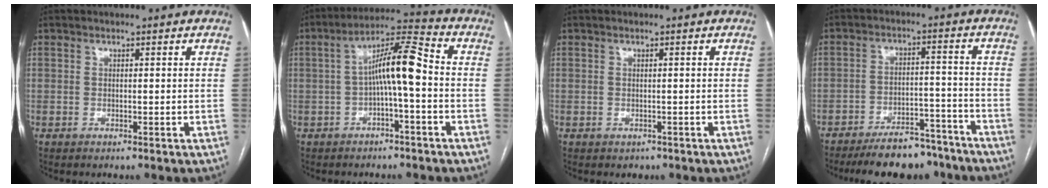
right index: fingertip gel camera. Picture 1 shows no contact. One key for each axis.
{"total": 8.9, "fx": -0.8, "fy": 1.0, "fz": 8.8, "tx": -0.152, "ty": 0.032, "tz": -0.018}
{"total": 0.9, "fx": -0.4, "fy": 0.7, "fz": 0.4, "tx": -0.003, "ty": 0.001, "tz": 0.001}
{"total": 13.2, "fx": -11.5, "fy": 4.2, "fz": 4.9, "tx": -0.057, "ty": 0.019, "tz": -0.165}